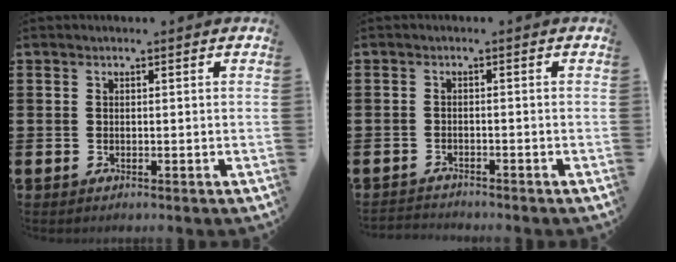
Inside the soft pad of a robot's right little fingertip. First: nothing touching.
{"total": 1.2, "force": [-1.2, 0.0, -0.2], "torque": [0.000, 0.003, -0.026]}